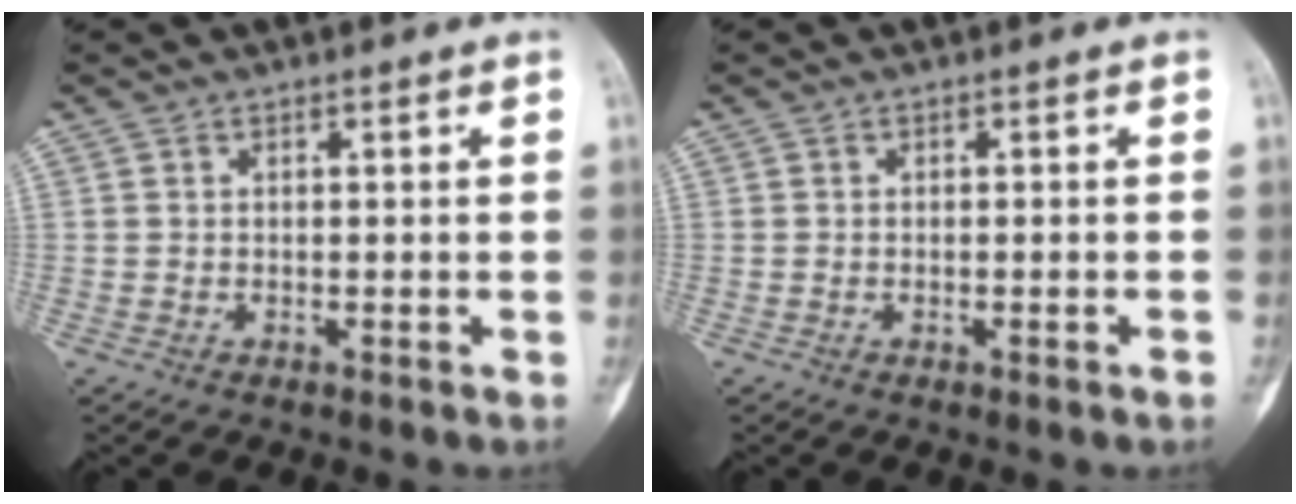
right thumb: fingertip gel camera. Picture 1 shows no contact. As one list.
[{"total": 1.2, "force": [-0.5, 0.2, 1.0], "torque": [-0.020, 0.005, -0.005]}]